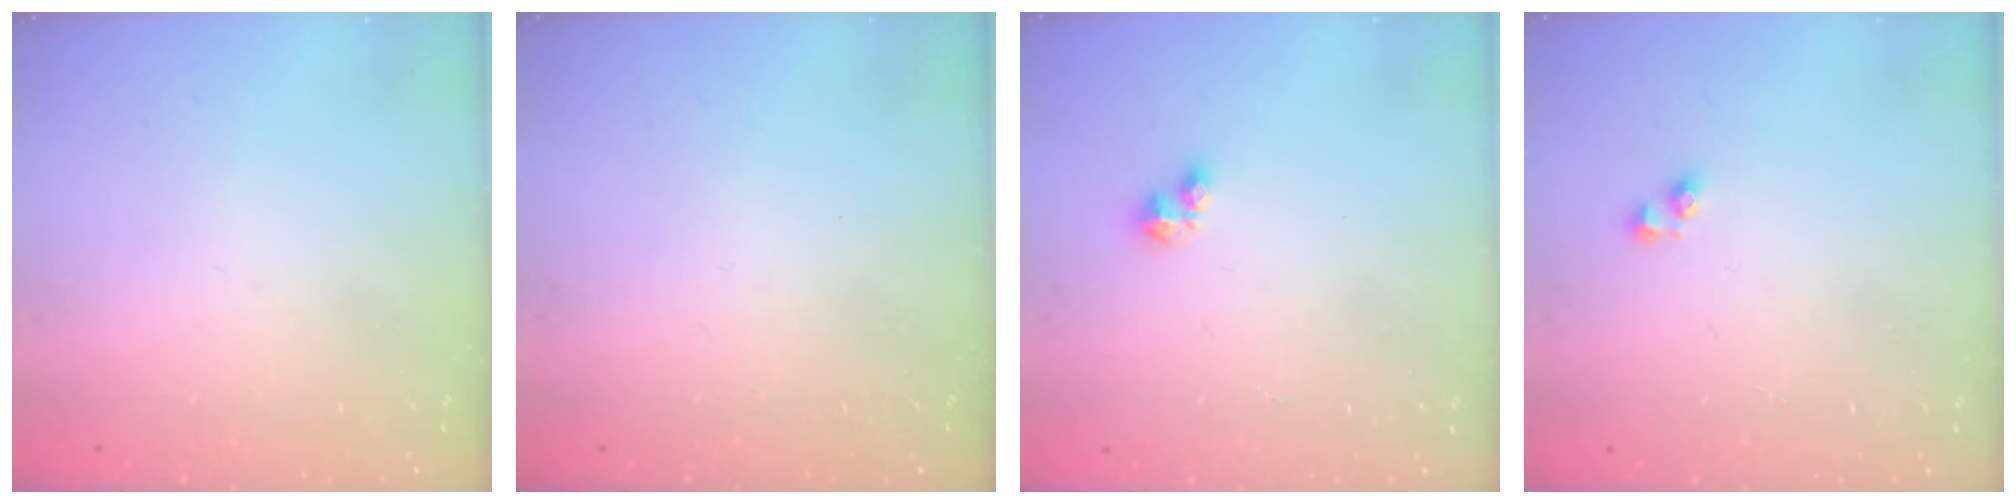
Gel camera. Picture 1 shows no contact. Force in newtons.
{"total": 0.0}
{"total": 4.0, "press": 3.9, "slide": 0.6}
{"total": 4.0, "press": 3.9, "slide": 0.5}